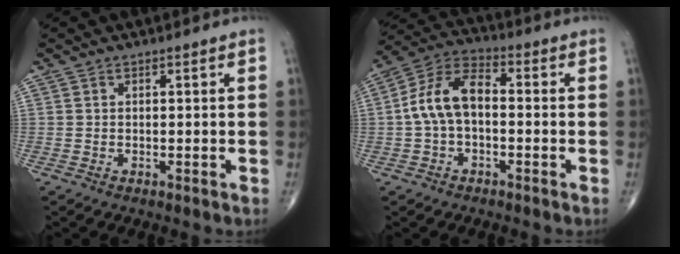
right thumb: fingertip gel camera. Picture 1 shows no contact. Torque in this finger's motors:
{"motor_torque": [-0.10, 0.26, 0.49, -0.16, 0.25]}